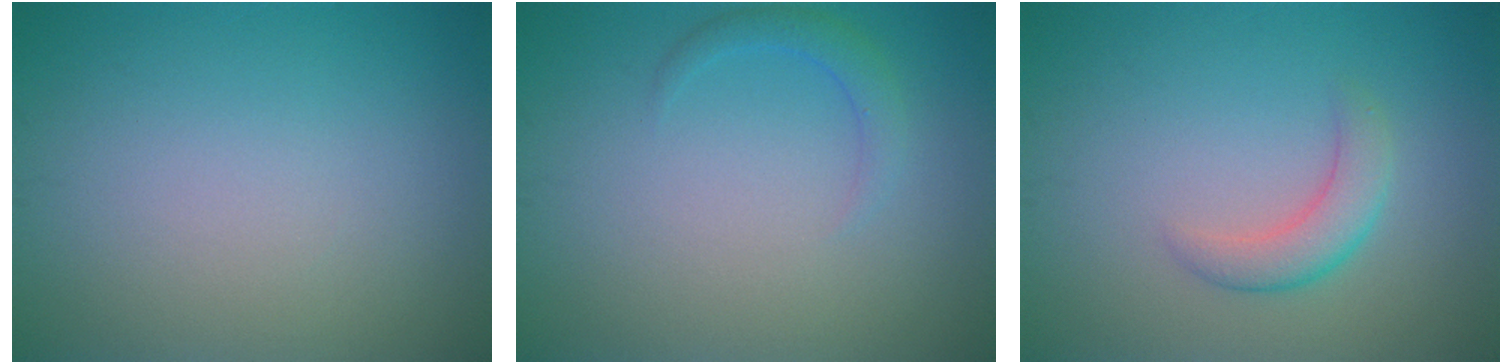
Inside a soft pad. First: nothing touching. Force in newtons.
{"total": 1.5, "press": 1.5, "slide": 0.1}
{"total": 2.6, "press": 2.6, "slide": 0.1}